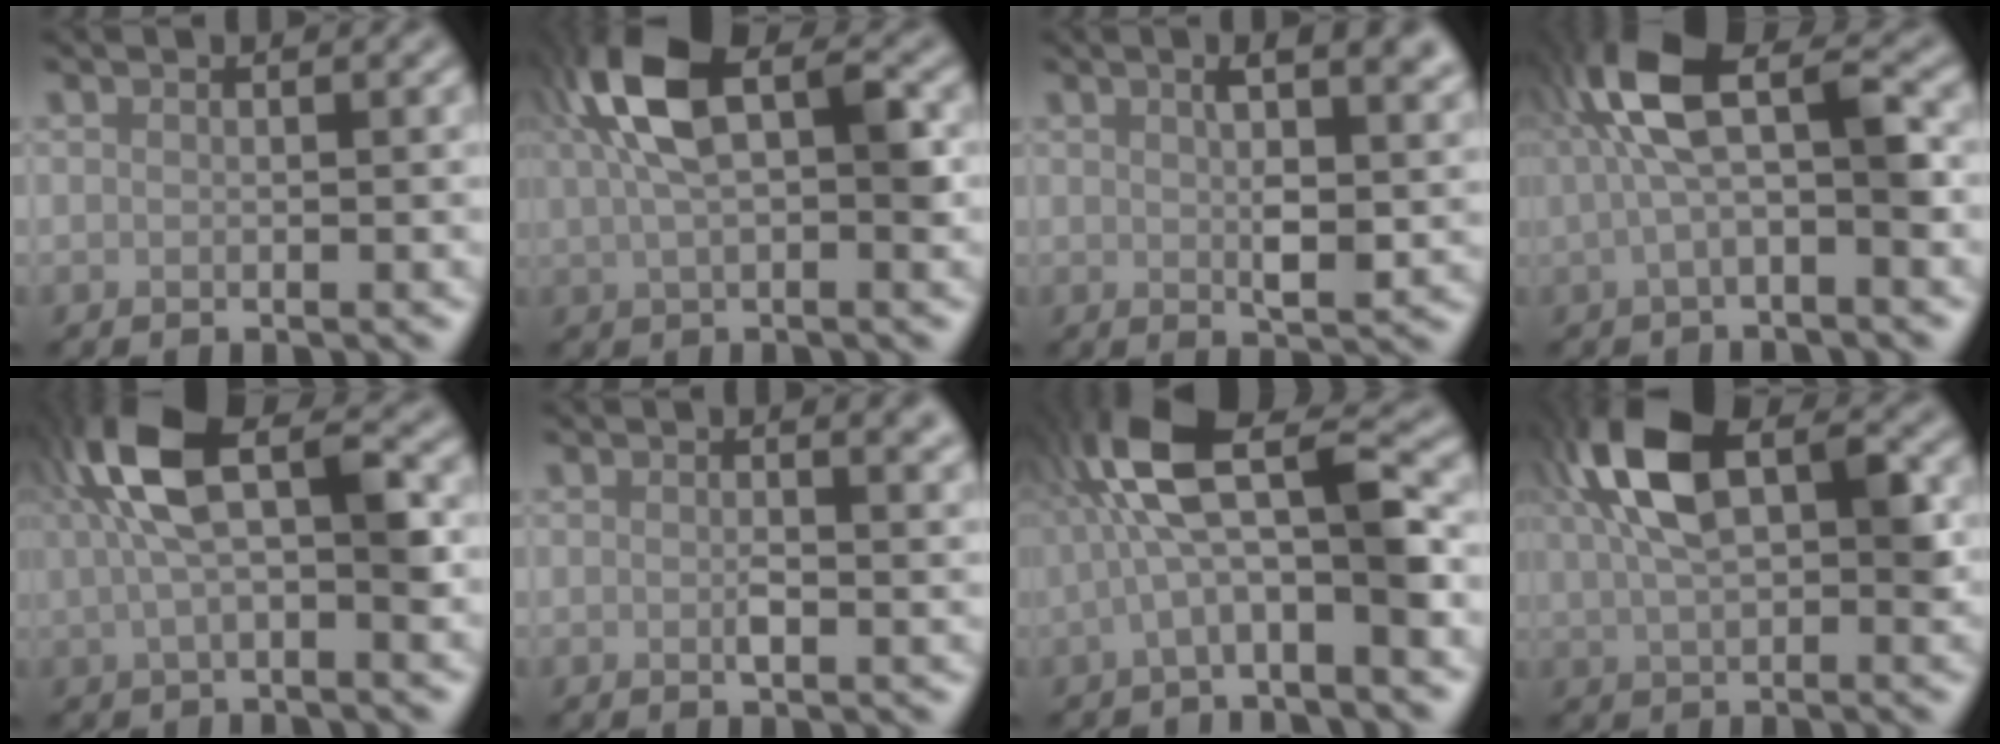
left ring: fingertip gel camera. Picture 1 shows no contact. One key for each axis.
{"total": 8.7, "fx": 2.4, "fy": 4.3, "fz": 7.2, "tx": -0.140, "ty": 0.015, "tz": 0.036}
{"total": 7.3, "fx": 2.3, "fy": 2.8, "fz": 6.3, "tx": -0.088, "ty": -0.001, "tz": 0.034}
{"total": 7.4, "fx": 0.6, "fy": 2.7, "fz": 6.9, "tx": -0.135, "ty": 0.028, "tz": -0.001}
{"total": 8.9, "fx": 2.0, "fy": 3.7, "fz": 7.8, "tx": -0.151, "ty": 0.018, "tz": 0.026}
{"total": 2.7, "fx": 0.7, "fy": 0.8, "fz": 2.4, "tx": -0.031, "ty": -0.001, "tz": 0.010}
{"total": 7.9, "fx": -0.6, "fy": 2.3, "fz": 7.5, "tx": -0.150, "ty": 0.028, "tz": -0.022}
{"total": 9.5, "fx": 2.8, "fy": 5.0, "fz": 7.6, "tx": -0.139, "ty": 0.013, "tz": 0.042}